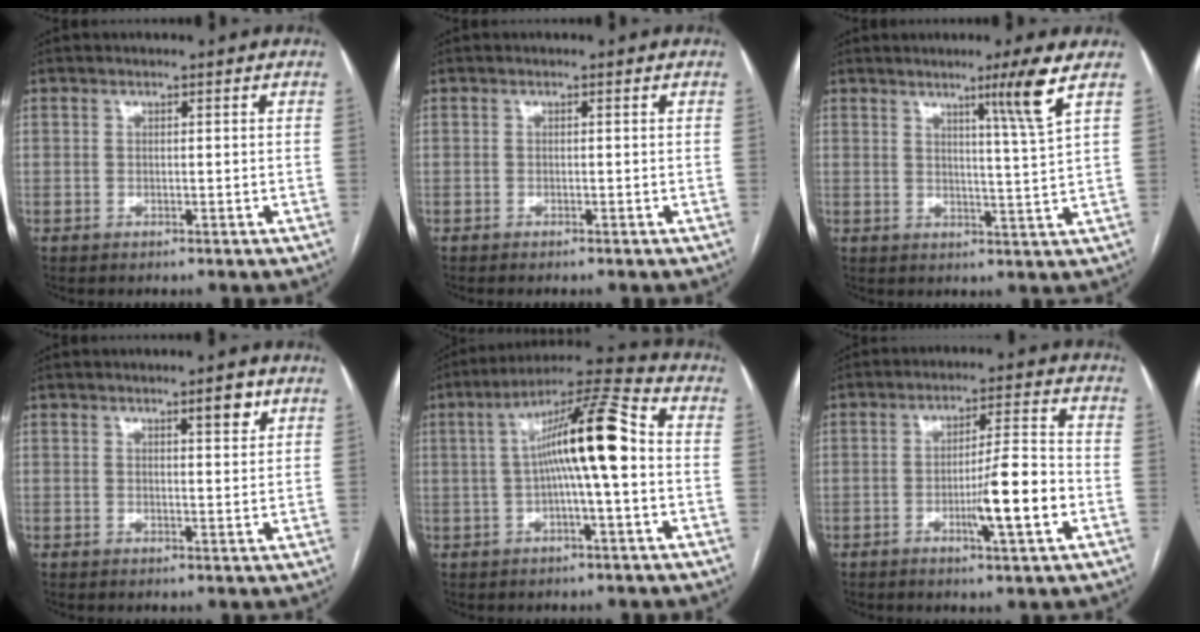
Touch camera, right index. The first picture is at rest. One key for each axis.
{"total": 0.9, "fx": -0.7, "fy": 0.0, "fz": 0.5, "tx": -0.007, "ty": -0.001, "tz": -0.011}
{"total": 6.0, "fx": 3.3, "fy": -2.2, "fz": 4.5, "tx": -0.073, "ty": -0.018, "tz": 0.059}
{"total": 3.0, "fx": 1.8, "fy": 0.5, "fz": 2.3, "tx": -0.034, "ty": -0.003, "tz": 0.025}
{"total": 12.9, "fx": 0.1, "fy": 0.8, "fz": 12.9, "tx": -0.216, "ty": 0.030, "tz": -0.004}
{"total": 8.9, "fx": -2.6, "fy": 0.4, "fz": 8.5, "tx": -0.138, "ty": 0.000, "tz": -0.040}